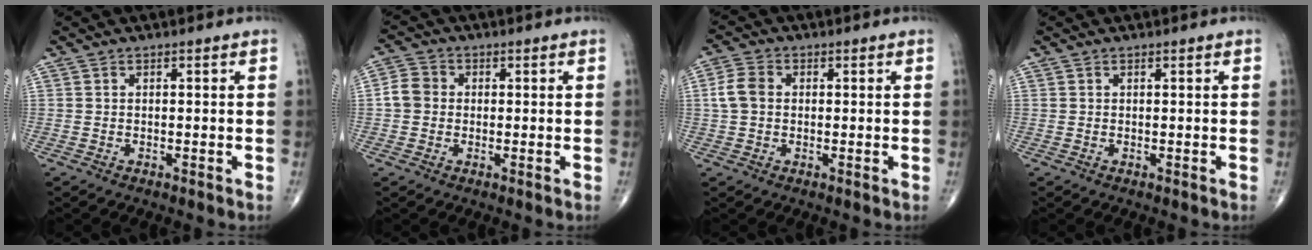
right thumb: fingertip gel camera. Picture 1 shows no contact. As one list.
[{"total": 4.3, "force": [-0.1, 3.8, 2.0], "torque": [-0.029, 0.011, -0.009]}, {"total": 4.8, "force": [0.4, 3.6, 3.1], "torque": [-0.066, 0.013, 0.003]}, {"total": 0.0}]